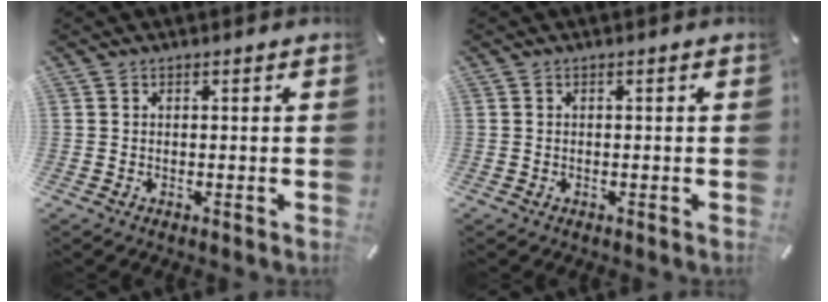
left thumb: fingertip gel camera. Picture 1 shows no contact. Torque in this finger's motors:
{"motor_torque": [-0.15, -0.05, 0.02, 0.08, 0.00]}